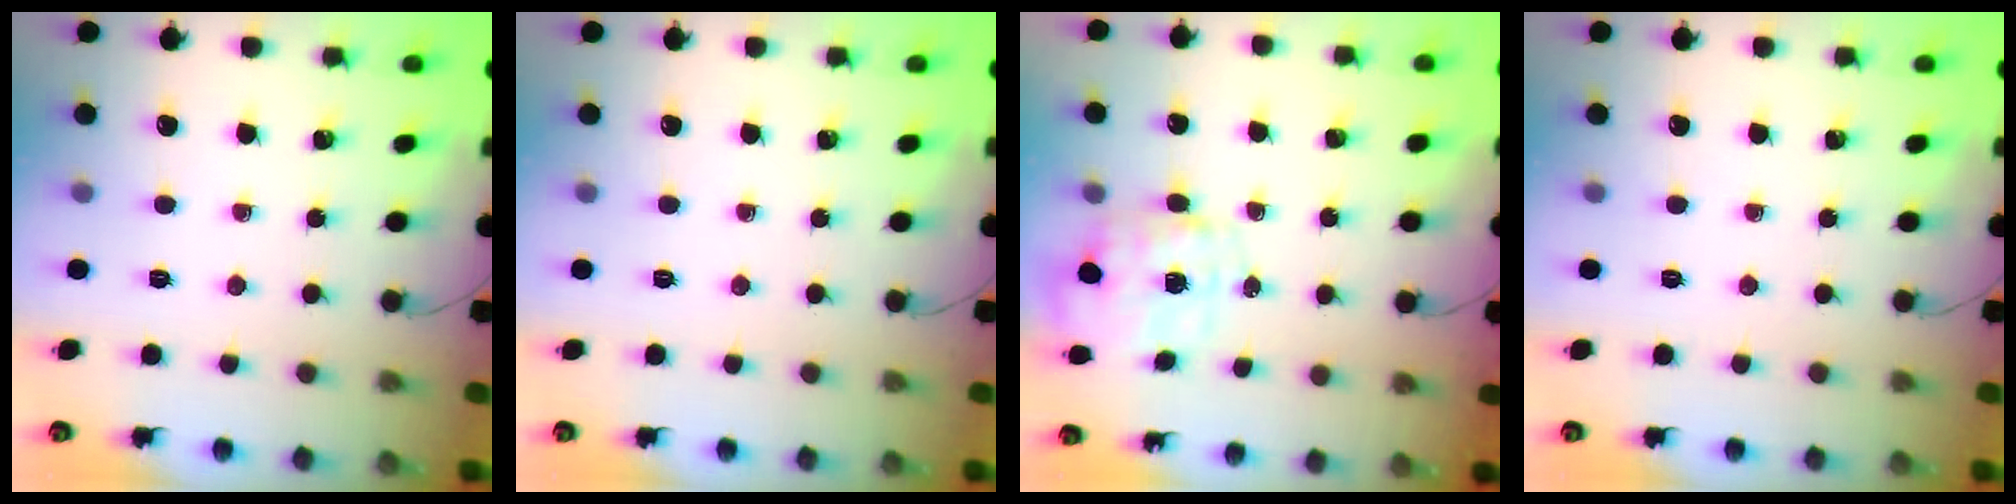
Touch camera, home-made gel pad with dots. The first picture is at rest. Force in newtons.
{"total": 0.0}
{"total": 2.9, "press": 2.7, "slide": 0.9}
{"total": 0.0}